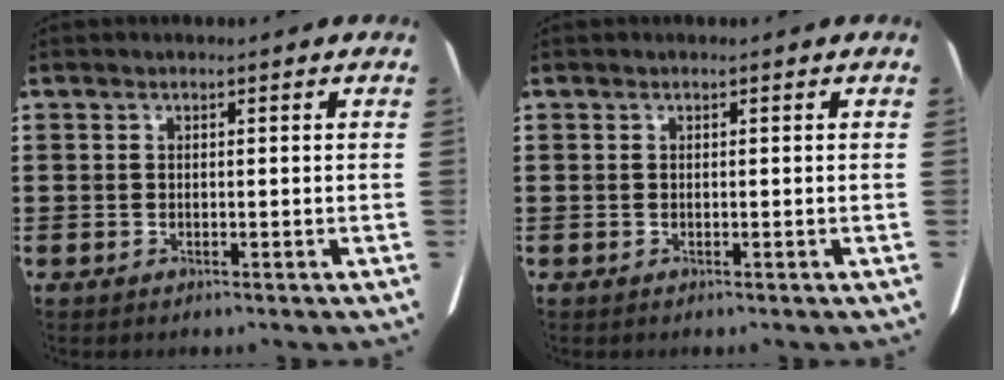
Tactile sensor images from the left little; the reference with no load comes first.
{"total": 0.0}